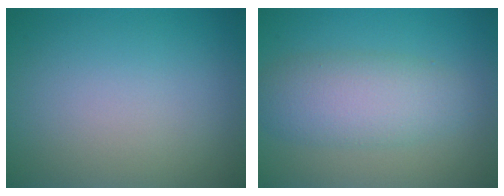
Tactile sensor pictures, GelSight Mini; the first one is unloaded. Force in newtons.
{"total": 4.8, "press": 4.8, "slide": 0.3}